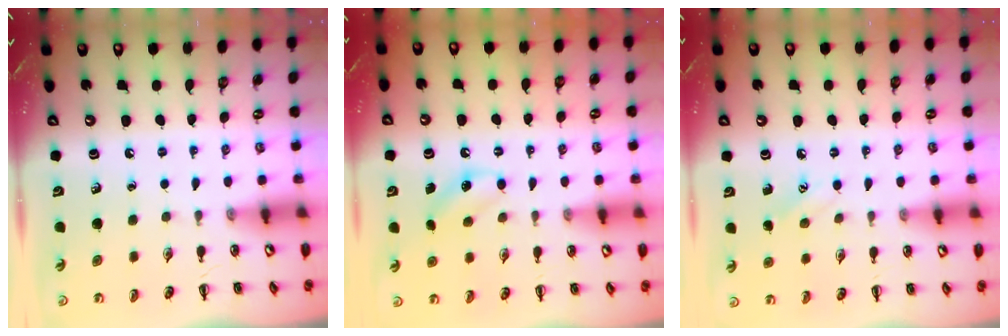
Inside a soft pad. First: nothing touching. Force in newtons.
{"total": 5.7, "press": 5.4, "slide": 1.6}
{"total": 6.7, "press": 6.4, "slide": 1.8}